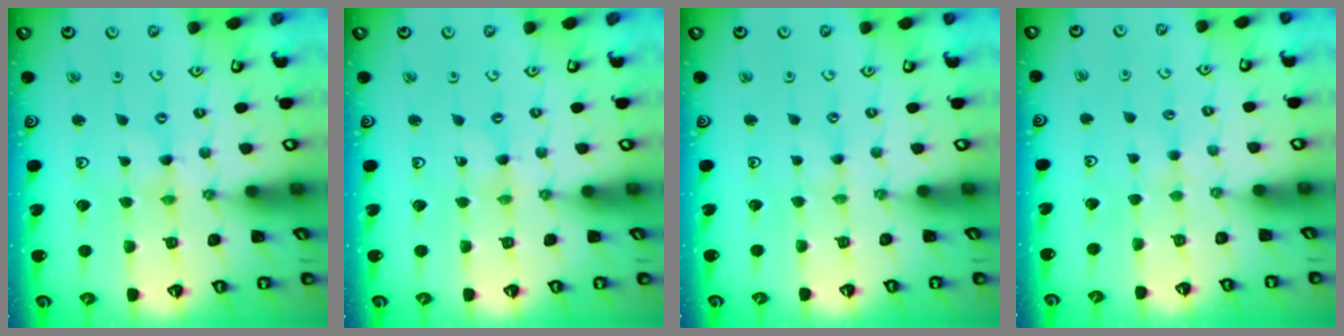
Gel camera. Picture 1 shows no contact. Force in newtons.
{"total": 0.0}
{"total": 0.7, "press": 0.6, "slide": 0.1}
{"total": 1.9, "press": 1.9, "slide": 0.4}